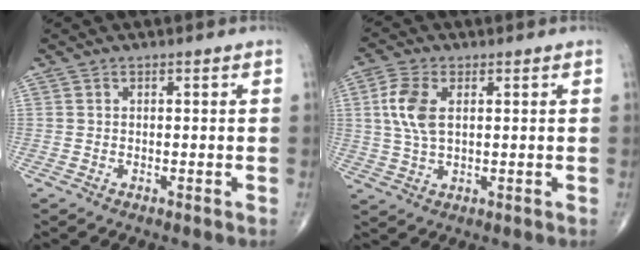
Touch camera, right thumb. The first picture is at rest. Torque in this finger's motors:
{"motor_torque": [-0.53, 0.50, 0.76, 0.27, 0.13]}